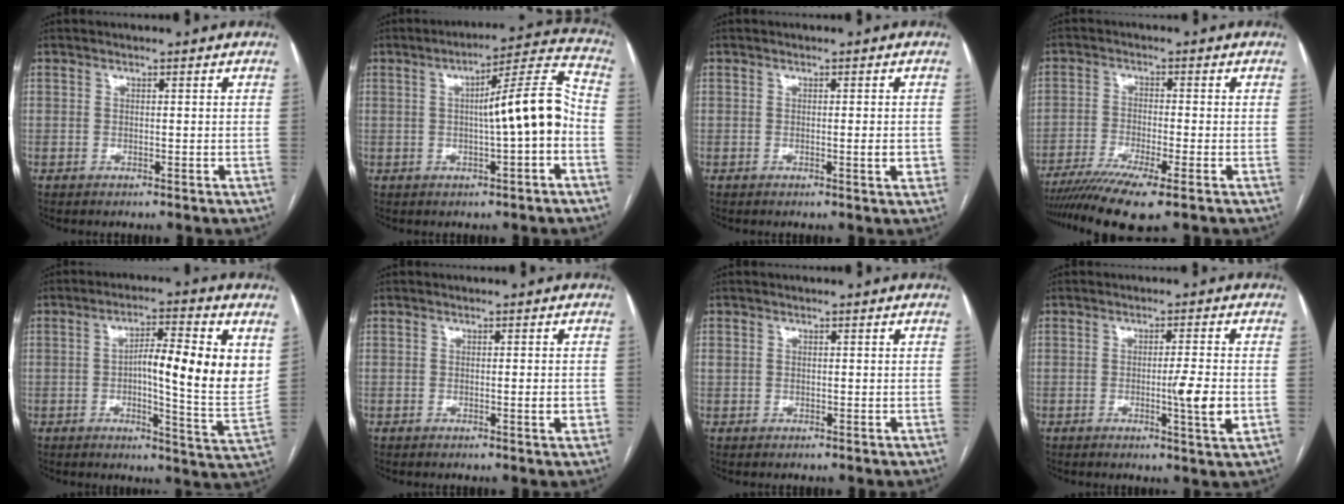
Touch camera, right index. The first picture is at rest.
{"total": 10.5, "force": [-1.1, 0.3, 10.5], "torque": [-0.152, 0.027, -0.017]}
{"total": 2.1, "force": [-0.3, 0.3, 2.0], "torque": [-0.028, -0.001, -0.004]}
{"total": 10.0, "force": [-7.3, 0.1, 6.8], "torque": [-0.118, -0.019, -0.122]}
{"total": 13.2, "force": [2.4, 1.5, 12.9], "torque": [-0.187, 0.007, 0.030]}
{"total": 1.8, "force": [-0.3, 0.3, 1.8], "torque": [-0.026, -0.001, -0.002]}
{"total": 0.8, "force": [0.3, 0.7, 0.3], "torque": [-0.002, 0.009, 0.005]}
{"total": 5.7, "force": [-1.1, -0.3, 5.6], "torque": [-0.085, -0.009, -0.017]}